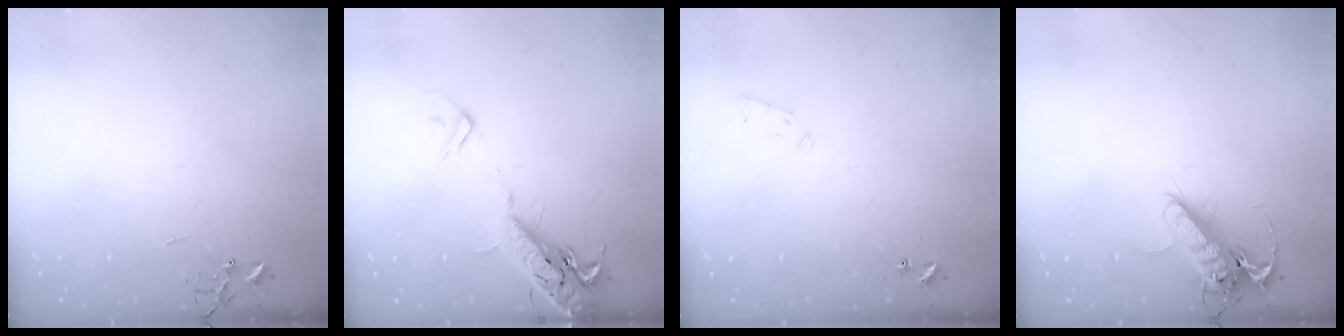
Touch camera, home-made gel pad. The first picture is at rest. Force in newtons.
{"total": 17.1, "press": 16.7, "slide": 3.7}
{"total": 6.7, "press": 6.7, "slide": 1.0}
{"total": 13.3, "press": 13.1, "slide": 2.4}